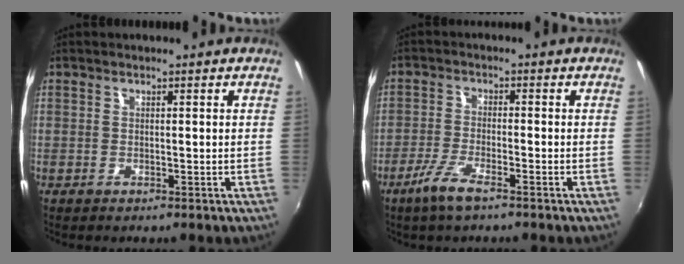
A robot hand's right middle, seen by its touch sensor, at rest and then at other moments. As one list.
[{"total": 5.3, "force": [-3.7, 0.7, 3.8], "torque": [-0.091, -0.007, -0.072]}]